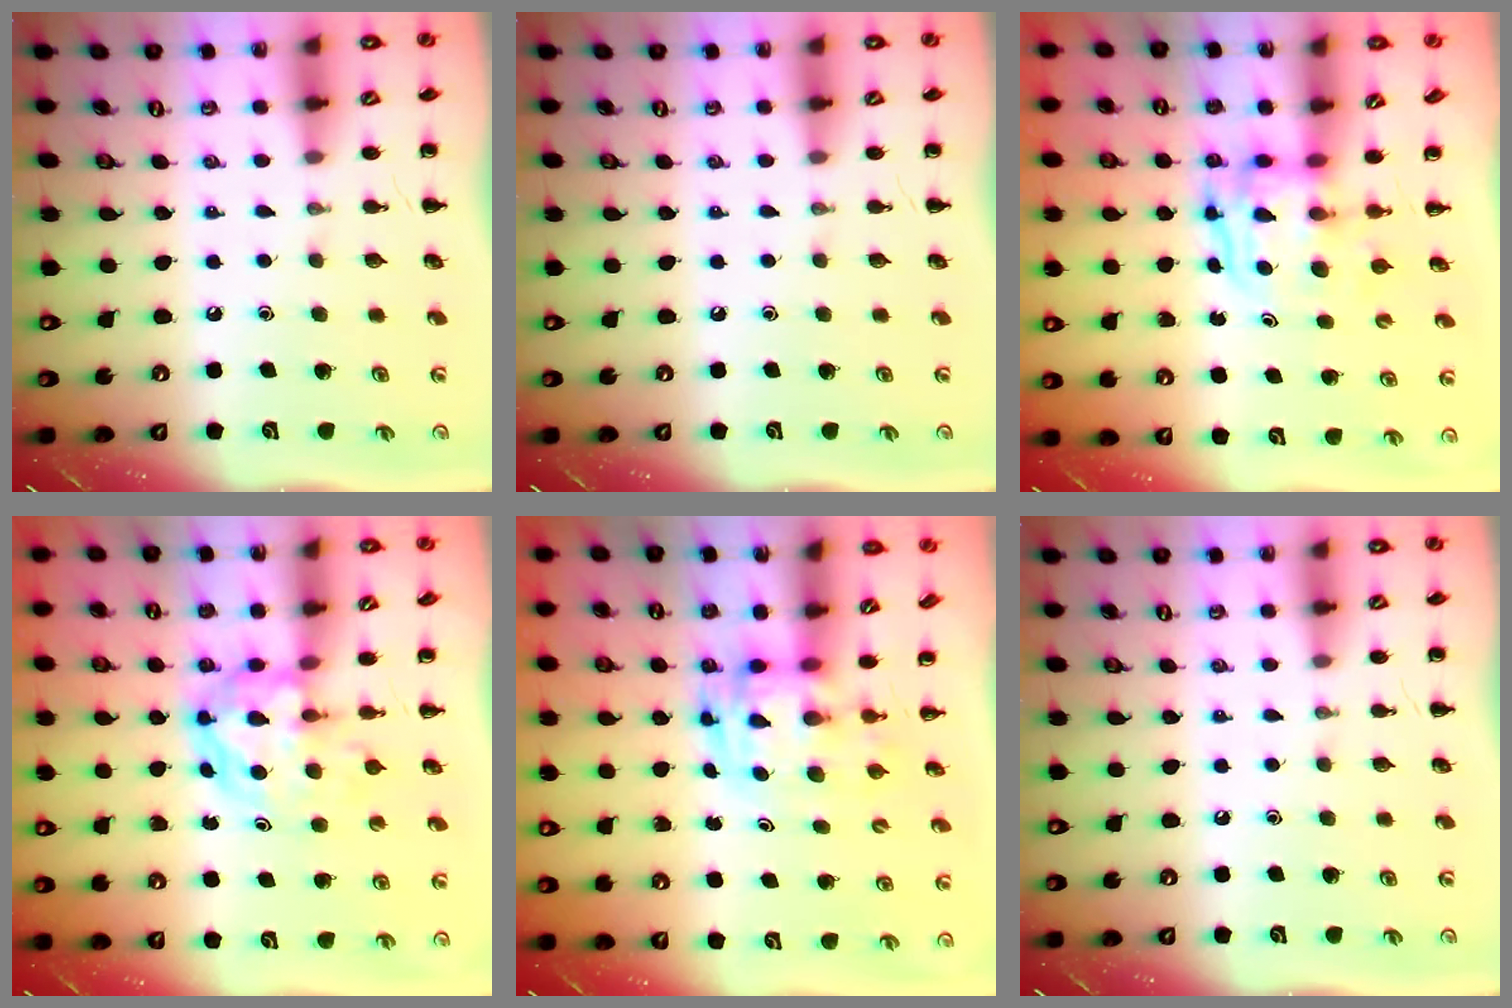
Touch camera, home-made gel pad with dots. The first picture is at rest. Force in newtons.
{"total": 0.0}
{"total": 3.9, "press": 3.9, "slide": 0.4}
{"total": 5.3, "press": 5.2, "slide": 1.2}
{"total": 2.8, "press": 2.7, "slide": 0.6}
{"total": 0.0}